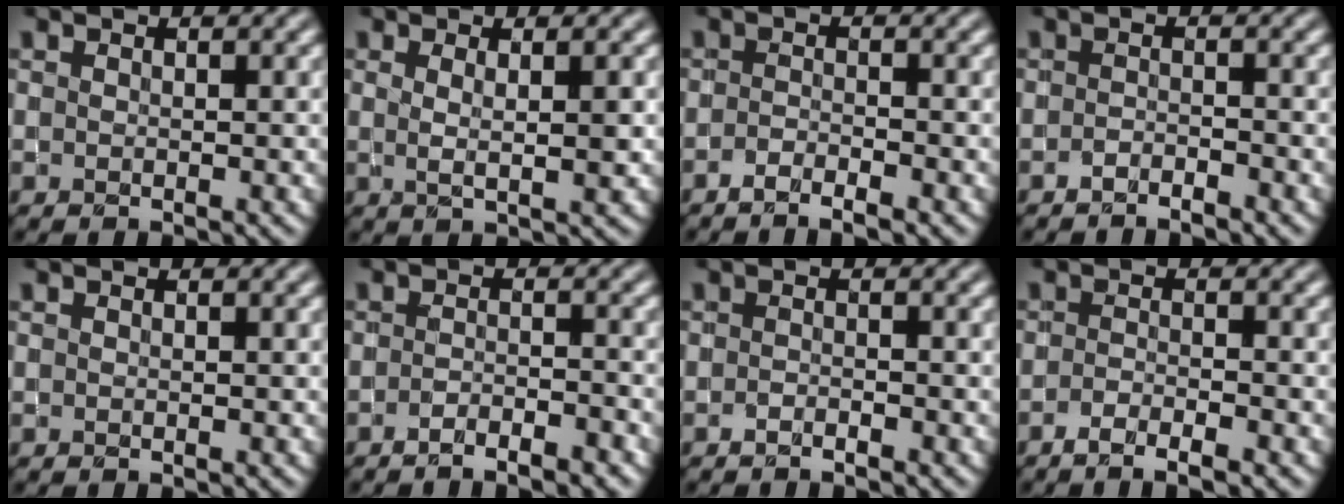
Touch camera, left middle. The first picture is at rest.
{"total": 2.4, "force": [0.5, 0.5, 2.3], "torque": [-0.036, -0.002, 0.007]}
{"total": 1.9, "force": [-1.4, 0.3, 1.3], "torque": [-0.024, -0.002, -0.030]}
{"total": 1.3, "force": [-1.2, 0.1, 0.4], "torque": [-0.007, 0.002, -0.024]}
{"total": 0.0}
{"total": 2.5, "force": [-2.0, 0.4, 1.5], "torque": [-0.023, 0.004, -0.037]}
{"total": 0.8, "force": [-0.7, 0.1, 0.4], "torque": [-0.008, 0.001, -0.014]}
{"total": 2.6, "force": [-1.7, 0.5, 1.9], "torque": [-0.034, -0.002, -0.036]}